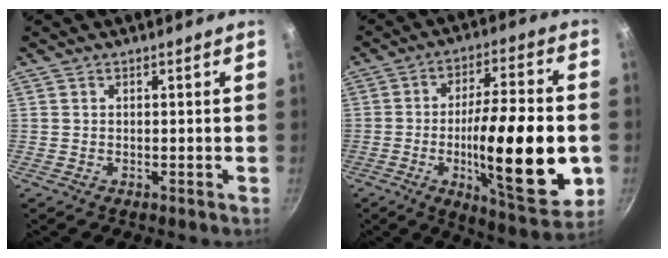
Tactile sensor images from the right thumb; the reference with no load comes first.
{"total": 23.4, "force": [-4.4, 6.6, 22.0], "torque": [-0.325, 0.011, -0.063]}